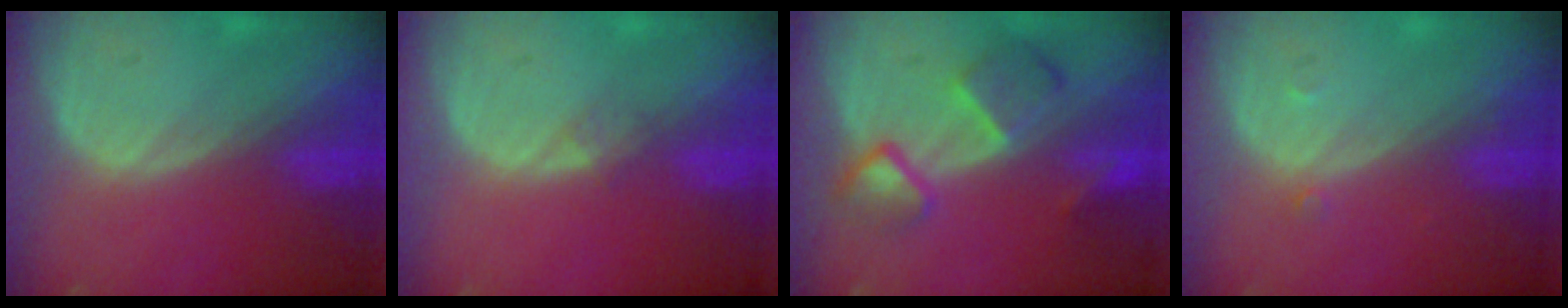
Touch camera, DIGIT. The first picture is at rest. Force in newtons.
{"total": 1.1, "press": 1.0, "slide": 0.1}
{"total": 7.6, "press": 6.7, "slide": 3.5}
{"total": 0.7, "press": 0.7, "slide": 0.1}